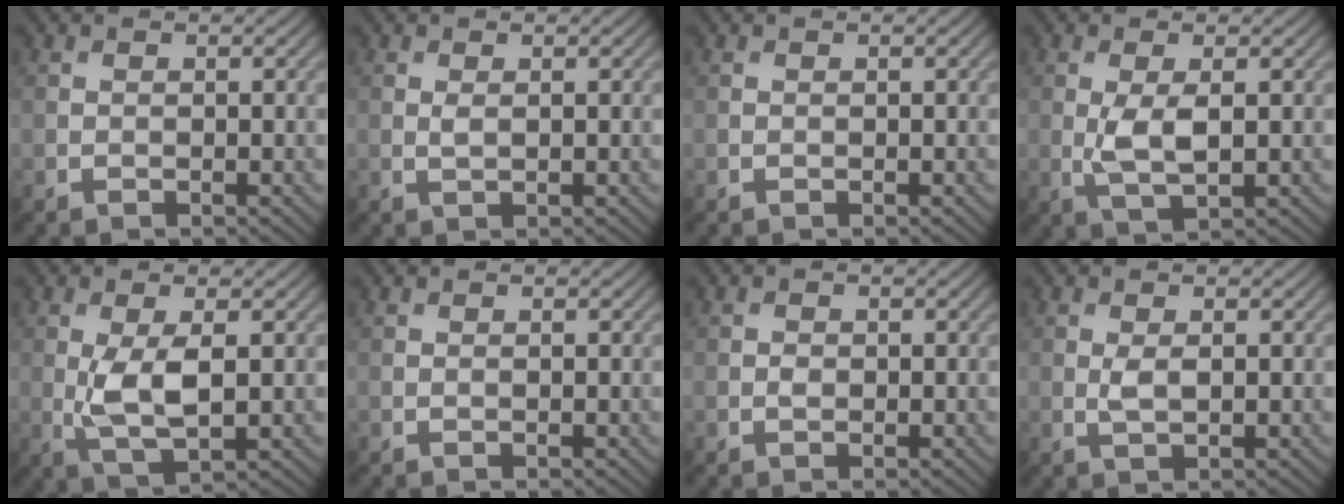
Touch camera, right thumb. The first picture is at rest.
{"total": 0.9, "force": [0.2, 0.3, 0.8], "torque": [-0.021, -0.001, 0.004]}
{"total": 0.0}
{"total": 4.2, "force": [0.1, 1.5, 3.9], "torque": [-0.091, -0.005, 0.006]}
{"total": 5.7, "force": [0.1, 2.1, 5.3], "torque": [-0.117, -0.007, 0.005]}
{"total": 0.0}
{"total": 0.7, "force": [-0.1, 0.5, 0.5], "torque": [-0.006, -0.003, -0.004]}
{"total": 1.9, "force": [0.2, 0.7, 1.8], "torque": [-0.043, -0.002, 0.005]}